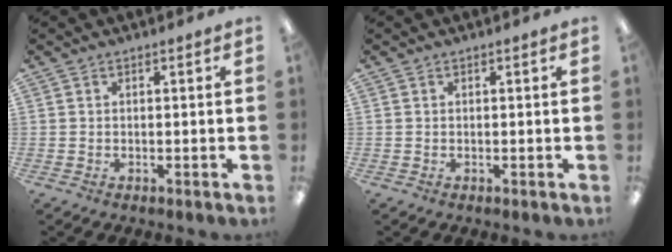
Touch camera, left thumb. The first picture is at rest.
{"total": 0.0}